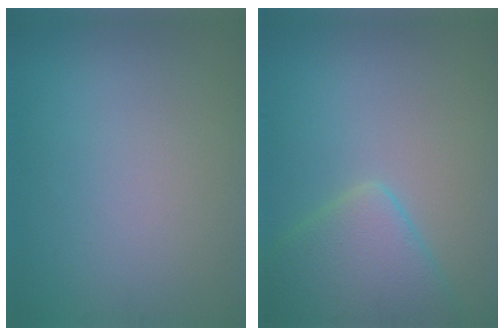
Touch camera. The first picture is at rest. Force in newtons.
{"total": 5.3, "press": 5.3, "slide": 0.2}